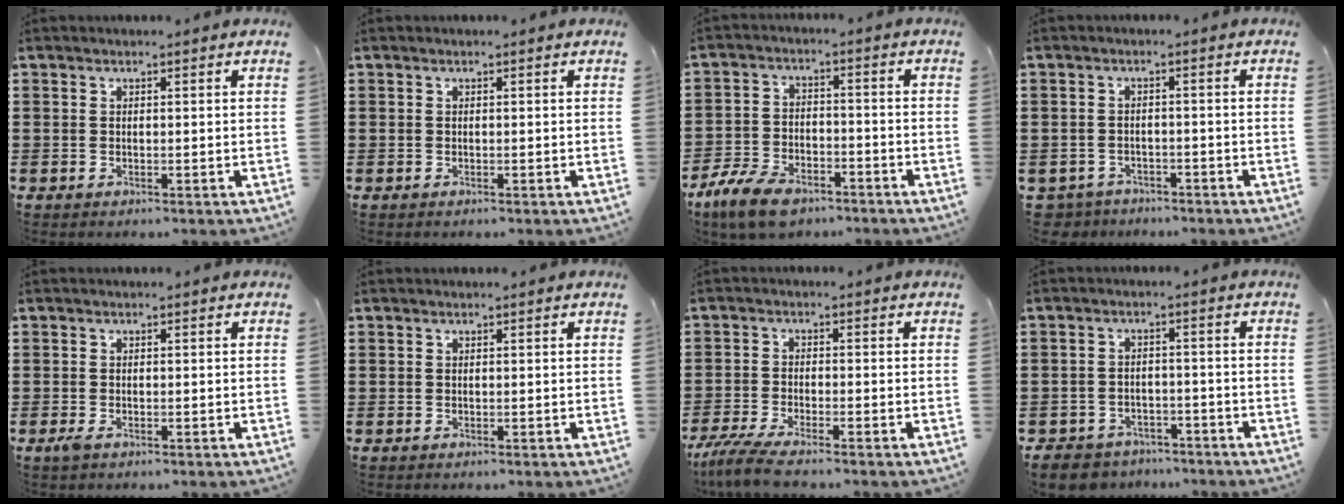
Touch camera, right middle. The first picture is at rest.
{"total": 0.0}
{"total": 8.0, "force": [-6.1, 3.1, 4.2], "torque": [-0.095, 0.010, -0.117]}
{"total": 2.5, "force": [-2.4, 0.6, -0.2], "torque": [-0.006, -0.002, -0.054]}
{"total": 0.8, "force": [-0.3, 0.3, 0.6], "torque": [-0.014, -0.003, -0.006]}
{"total": 0.0}
{"total": 4.7, "force": [-4.1, 0.2, 2.3], "torque": [-0.067, -0.020, -0.085]}
{"total": 4.5, "force": [-4.3, 1.2, 0.2], "torque": [-0.018, 0.005, -0.091]}